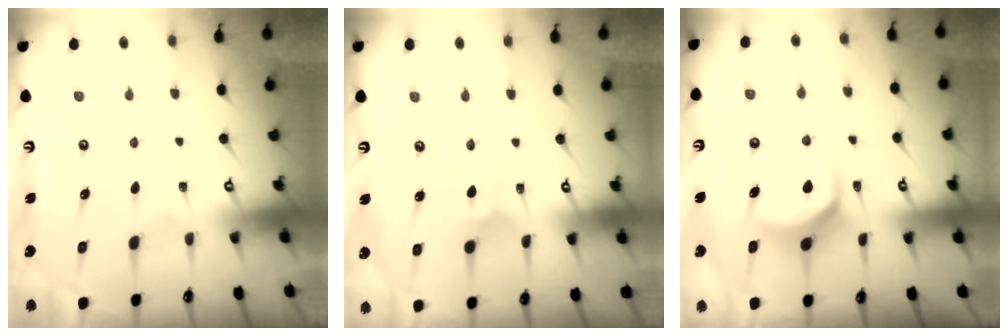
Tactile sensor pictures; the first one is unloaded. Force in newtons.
{"total": 3.3, "press": 3.3, "slide": 0.3}
{"total": 7.7, "press": 7.7, "slide": 0.7}